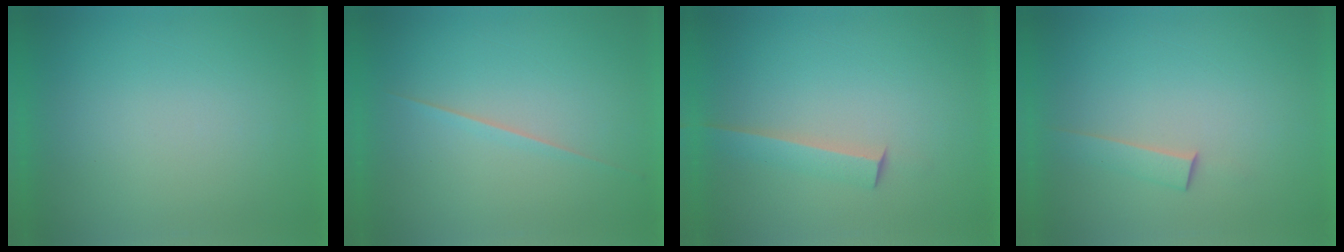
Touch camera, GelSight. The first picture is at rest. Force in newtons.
{"total": 1.8}
{"total": 2.7}
{"total": 1.8}